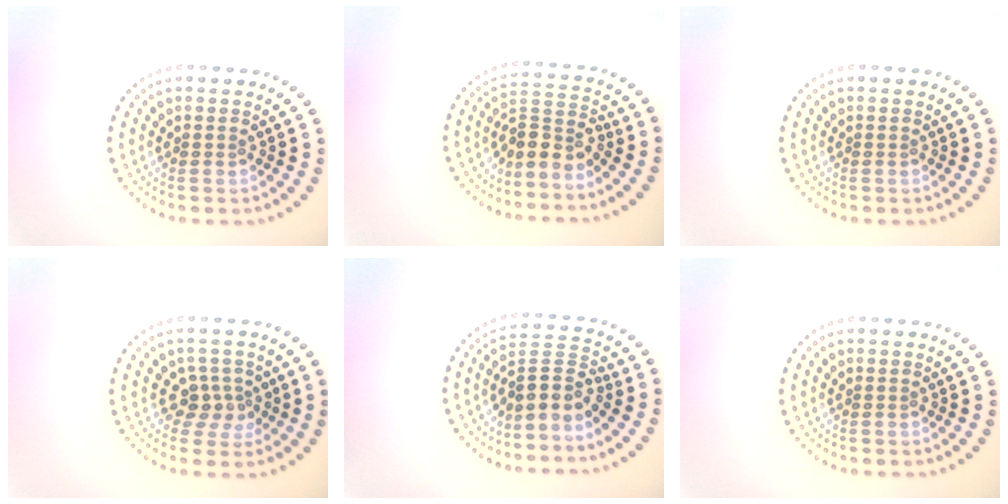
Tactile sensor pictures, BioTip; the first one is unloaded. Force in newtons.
{"total": 3.0, "press": 2.2, "slide": 2.0}
{"total": 0.0}
{"total": 2.5, "press": 2.1, "slide": 1.4}
{"total": 3.2, "press": 2.4, "slide": 2.2}
{"total": 0.0}